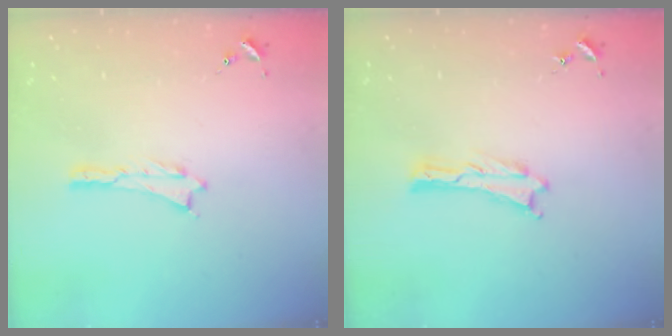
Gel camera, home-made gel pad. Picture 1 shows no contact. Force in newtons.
{"total": 0.0}